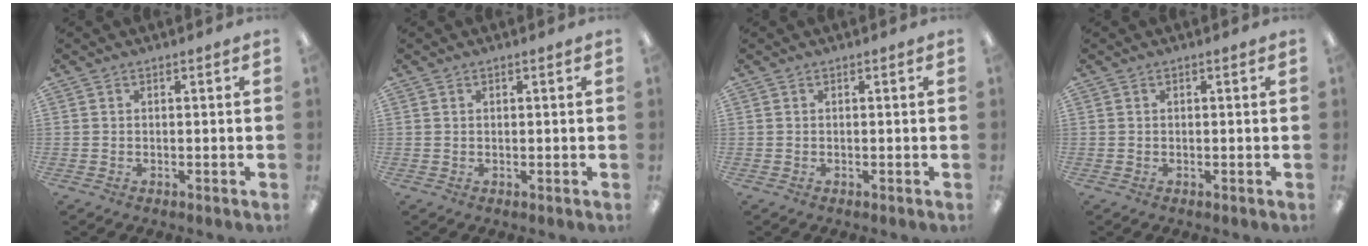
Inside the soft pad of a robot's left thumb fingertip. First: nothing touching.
{"total": 0.5, "force": [0.3, 0.1, 0.4], "torque": [-0.008, 0.002, 0.005]}
{"total": 0.0}
{"total": 0.0}